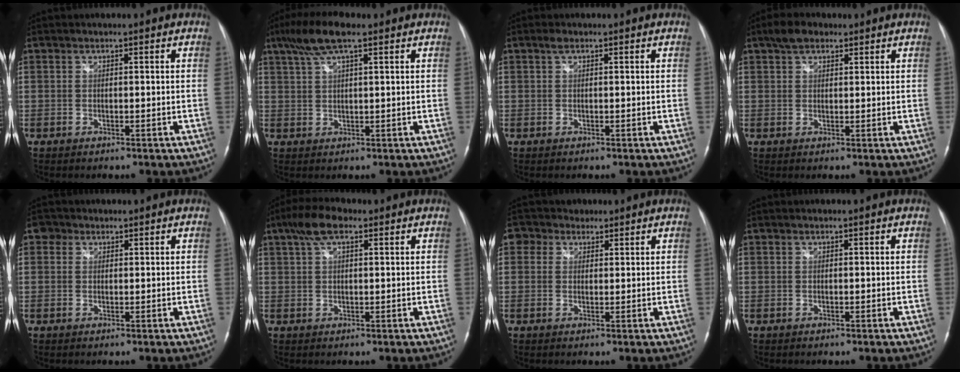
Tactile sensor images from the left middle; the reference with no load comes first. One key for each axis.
{"total": 6.9, "fx": 4.4, "fy": 1.2, "fz": 5.2, "tx": -0.112, "ty": 0.023, "tz": 0.081}
{"total": 0.8, "fx": 0.5, "fy": 0.3, "fz": 0.6, "tx": -0.011, "ty": 0.011, "tz": 0.008}
{"total": 3.6, "fx": 2.5, "fy": 1.9, "fz": 1.8, "tx": -0.039, "ty": 0.016, "tz": 0.044}
{"total": 1.8, "fx": 0.9, "fy": 1.5, "fz": 0.3, "tx": 0.001, "ty": 0.007, "tz": 0.009}
{"total": 5.5, "fx": 3.1, "fy": 1.9, "fz": 4.2, "tx": -0.089, "ty": 0.025, "tz": 0.056}
{"total": 3.5, "fx": 1.8, "fy": 2.9, "fz": 0.7, "tx": -0.022, "ty": 0.025, "tz": 0.033}
{"total": 0.0}